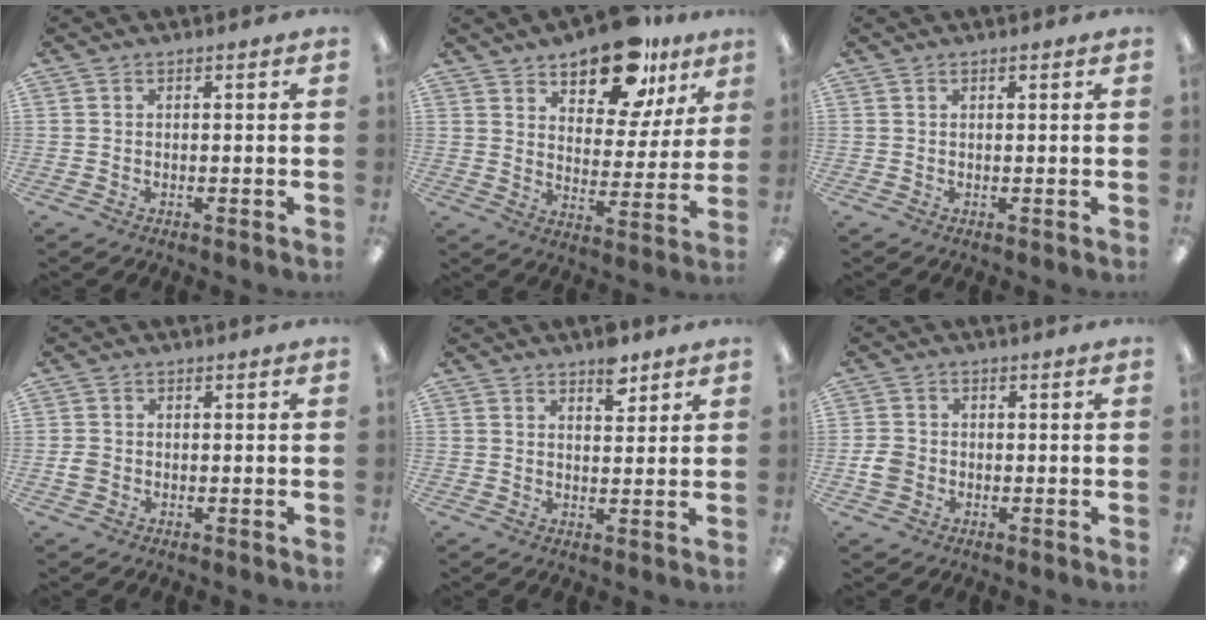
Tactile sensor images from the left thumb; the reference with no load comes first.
{"total": 16.5, "force": [12.1, 7.5, 8.2], "torque": [-0.122, -0.066, 0.210]}
{"total": 0.6, "force": [0.5, 0.2, 0.2], "torque": [-0.006, 0.001, 0.009]}
{"total": 2.2, "force": [-0.3, 1.9, 1.1], "torque": [-0.010, 0.001, -0.007]}
{"total": 5.8, "force": [4.0, 2.8, 3.2], "torque": [-0.023, -0.024, 0.063]}
{"total": 4.1, "force": [-0.8, 3.4, 2.0], "torque": [-0.039, 0.007, -0.015]}